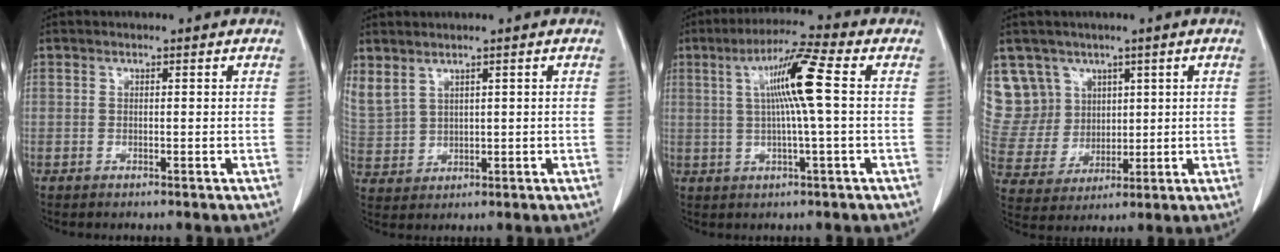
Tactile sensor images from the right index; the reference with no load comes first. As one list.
[{"total": 8.3, "force": [4.8, 5.7, 3.8], "torque": [-0.119, 0.010, 0.119]}, {"total": 9.1, "force": [1.4, -0.7, 9.0], "torque": [-0.162, 0.010, 0.024]}, {"total": 10.1, "force": [5.5, 8.4, 0.6], "torque": [-0.030, 0.039, 0.128]}]